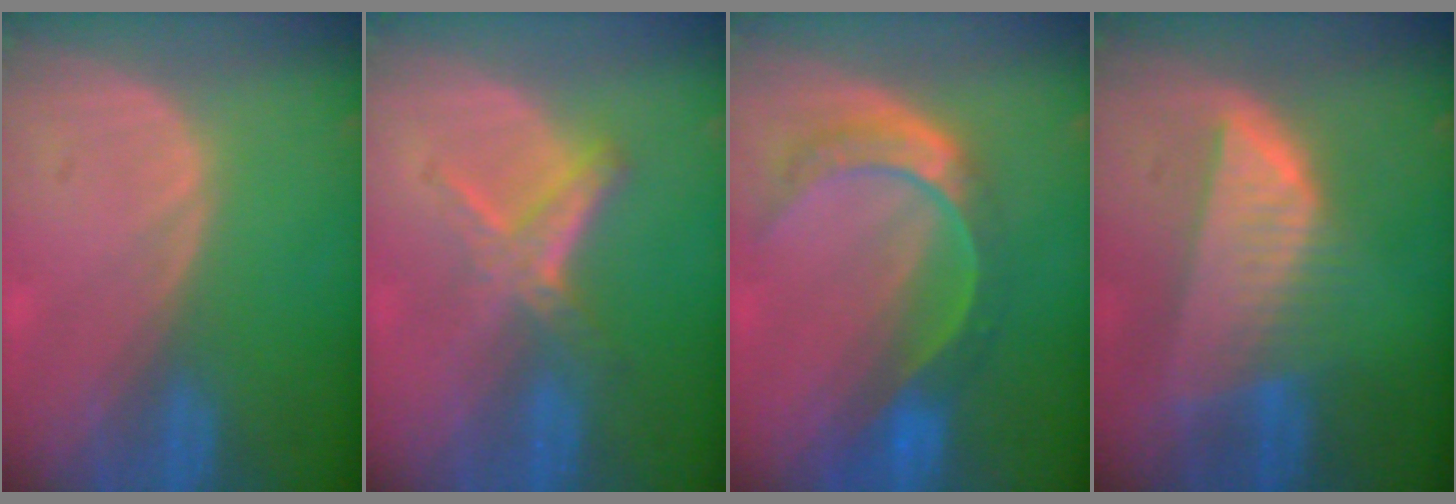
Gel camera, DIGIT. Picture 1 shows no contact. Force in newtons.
{"total": 5.2, "press": 5.1, "slide": 0.8}
{"total": 8.5, "press": 7.2, "slide": 4.6}
{"total": 8.3, "press": 7.3, "slide": 4.0}